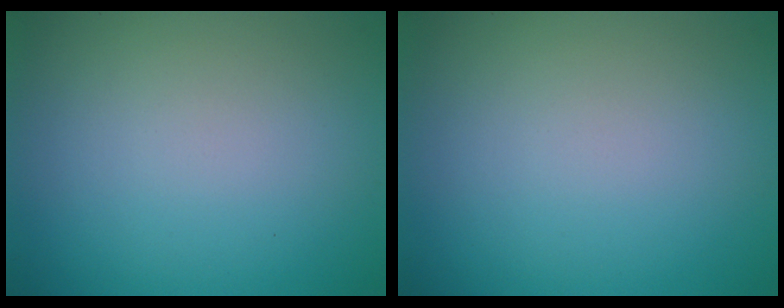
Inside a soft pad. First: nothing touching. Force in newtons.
{"total": 0.0}